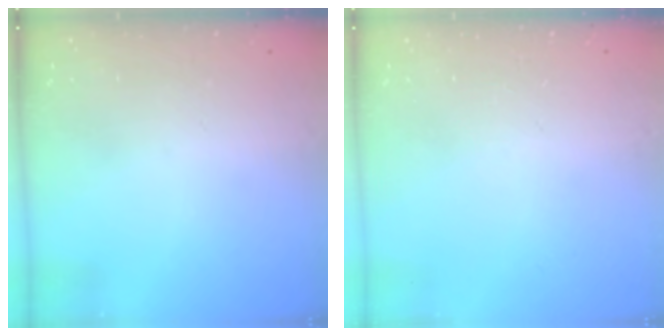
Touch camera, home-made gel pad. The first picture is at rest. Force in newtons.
{"total": 0.0}